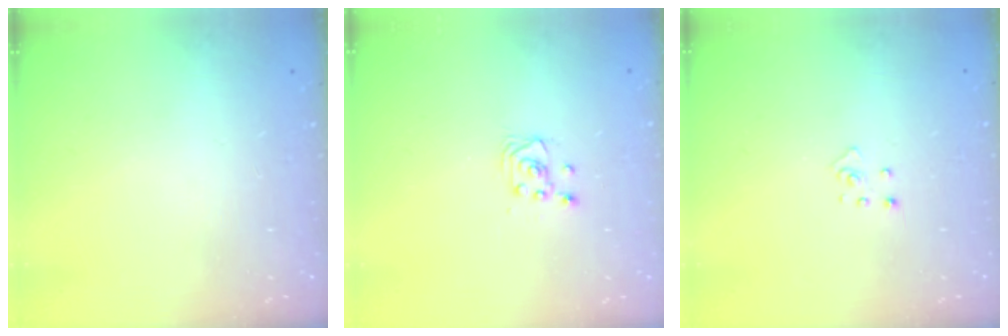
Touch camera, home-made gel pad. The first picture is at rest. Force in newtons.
{"total": 2.6, "press": 2.6, "slide": 0.2}
{"total": 2.9, "press": 2.9, "slide": 0.2}